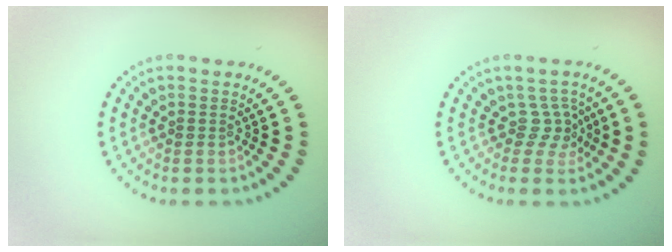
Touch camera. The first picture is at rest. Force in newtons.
{"total": 2.2, "press": 1.6, "slide": 1.5}